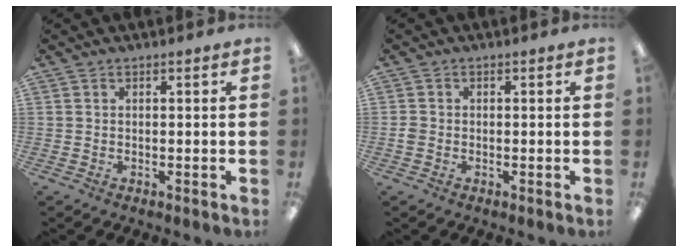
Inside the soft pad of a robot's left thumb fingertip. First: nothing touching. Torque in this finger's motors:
{"motor_torque": [0.00, 0.00, 0.01, -0.03, 0.00]}